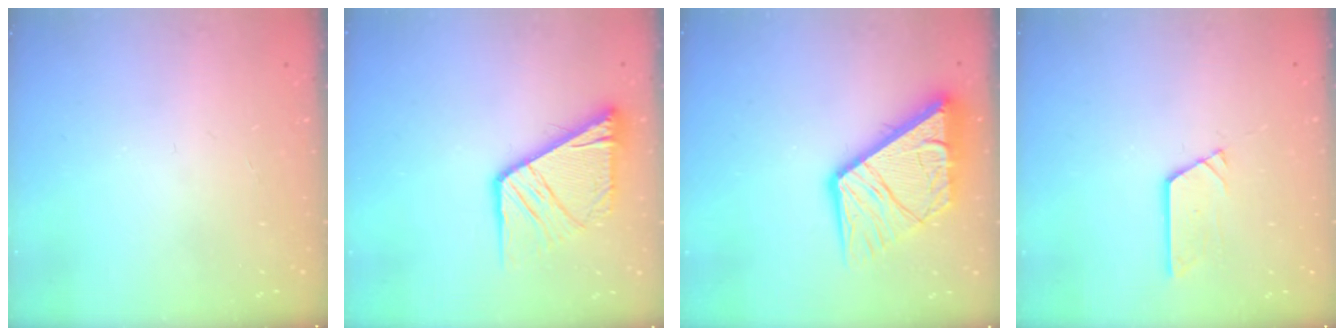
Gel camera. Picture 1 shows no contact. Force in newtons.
{"total": 14.0, "press": 13.9, "slide": 1.5}
{"total": 16.7, "press": 16.6, "slide": 1.9}
{"total": 2.7, "press": 2.7, "slide": 0.0}